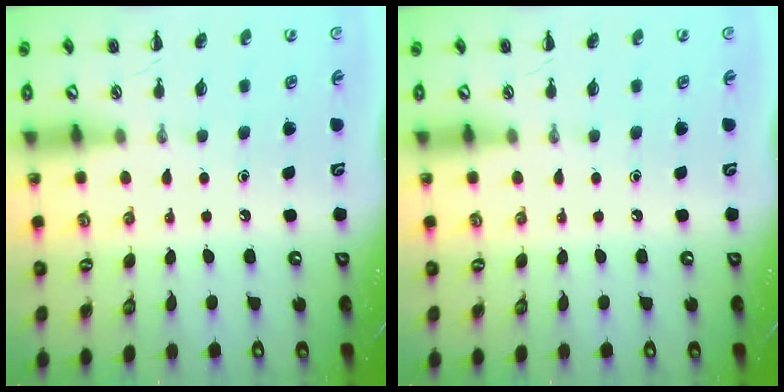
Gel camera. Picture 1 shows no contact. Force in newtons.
{"total": 0.0}